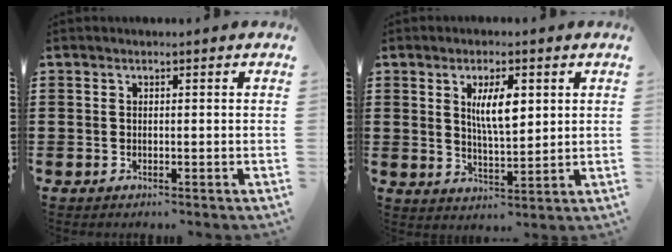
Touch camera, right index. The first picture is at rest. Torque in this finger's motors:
{"motor_torque": [1.08, 0.42, 0.39, 0.08]}